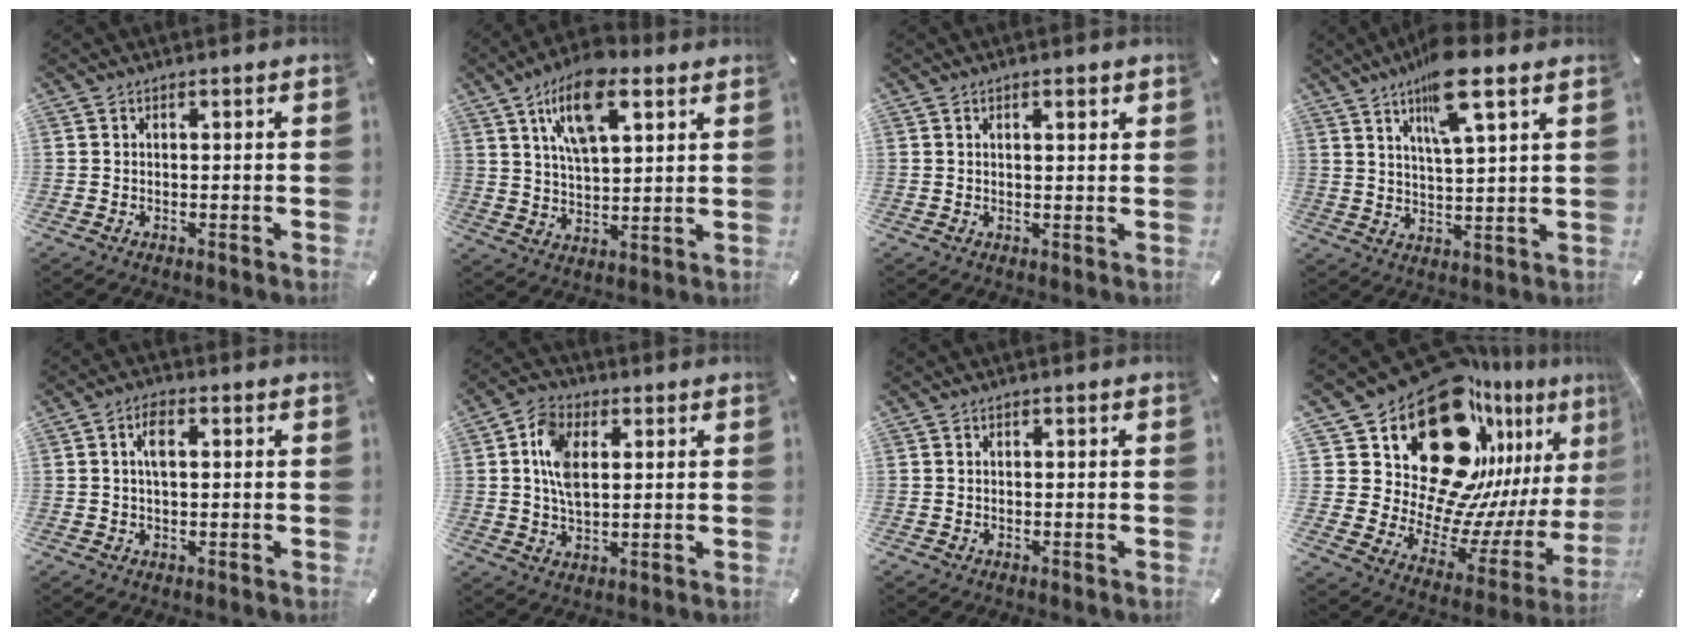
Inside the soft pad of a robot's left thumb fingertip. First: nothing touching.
{"total": 13.7, "force": [7.6, 6.2, 9.6], "torque": [-0.171, -0.017, 0.132]}
{"total": 1.9, "force": [1.0, 0.5, 1.6], "torque": [-0.024, -0.001, 0.014]}
{"total": 11.9, "force": [7.5, 2.8, 8.8], "torque": [-0.146, -0.024, 0.125]}
{"total": 4.5, "force": [1.0, 2.3, 3.7], "torque": [-0.062, 0.005, 0.012]}
{"total": 9.2, "force": [2.2, 5.7, 6.9], "torque": [-0.154, 0.003, 0.037]}
{"total": 0.0}
{"total": 29.2, "force": [18.1, 15.9, 16.6], "torque": [-0.251, -0.174, 0.347]}